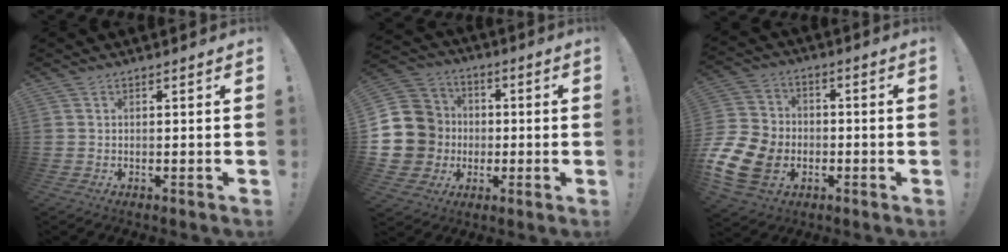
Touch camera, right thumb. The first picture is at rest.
{"total": 13.3, "force": [-0.6, 12.8, 3.5], "torque": [-0.055, 0.015, 0.012]}
{"total": 17.4, "force": [-5.4, 13.6, 9.5], "torque": [-0.181, 0.037, -0.086]}